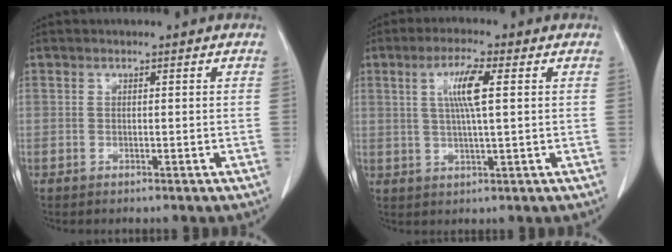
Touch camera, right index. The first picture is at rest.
{"total": 6.1, "force": [1.6, 0.3, 5.9], "torque": [-0.113, 0.003, 0.030]}